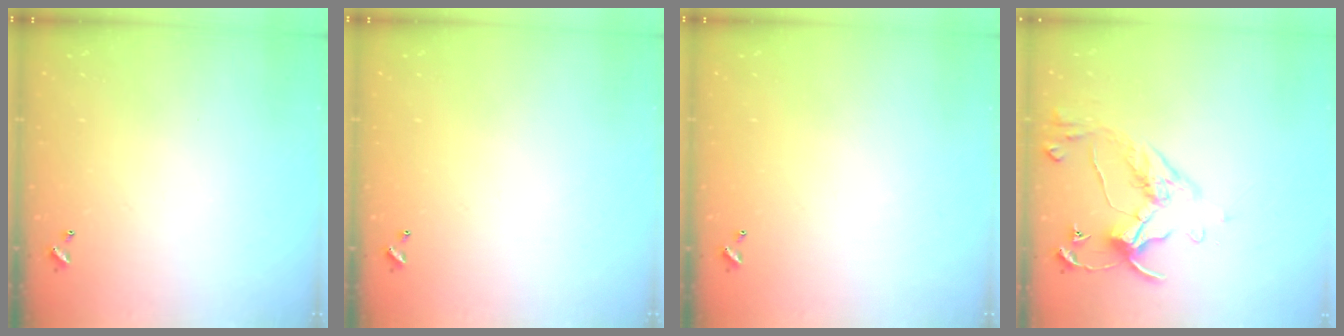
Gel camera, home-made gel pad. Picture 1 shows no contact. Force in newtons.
{"total": 0.0}
{"total": 0.0}
{"total": 5.3, "press": 5.2, "slide": 1.0}